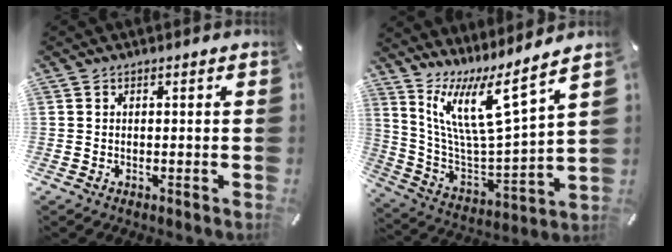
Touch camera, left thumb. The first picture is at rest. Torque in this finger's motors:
{"motor_torque": [0.97, -0.29, 1.34, -1.34, 0.42]}